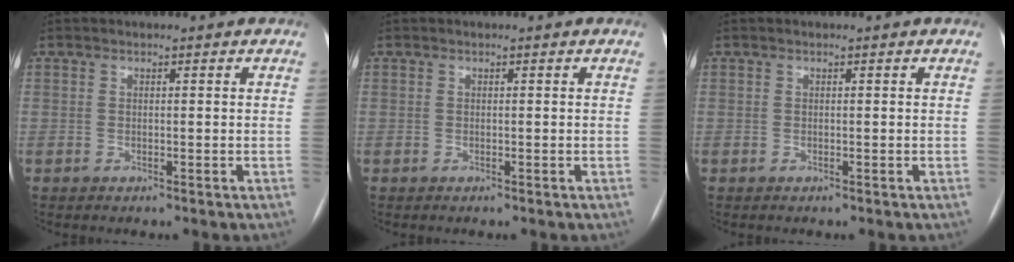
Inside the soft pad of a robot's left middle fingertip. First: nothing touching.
{"total": 0.0}
{"total": 0.0}